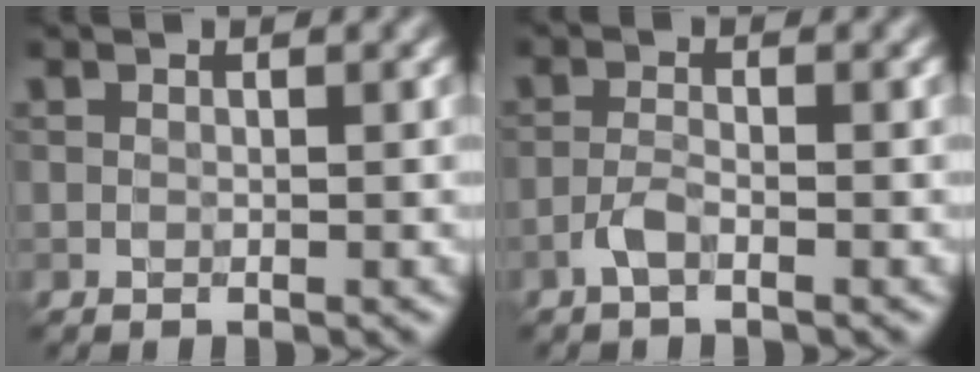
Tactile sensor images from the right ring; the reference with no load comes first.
{"total": 1.6, "force": [-1.0, 0.5, 1.2], "torque": [-0.027, 0.003, -0.024]}